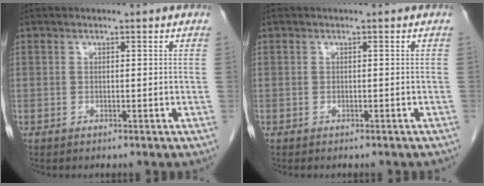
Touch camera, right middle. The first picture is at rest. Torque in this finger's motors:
{"motor_torque": [0.08, -0.04, 0.00, 0.01]}